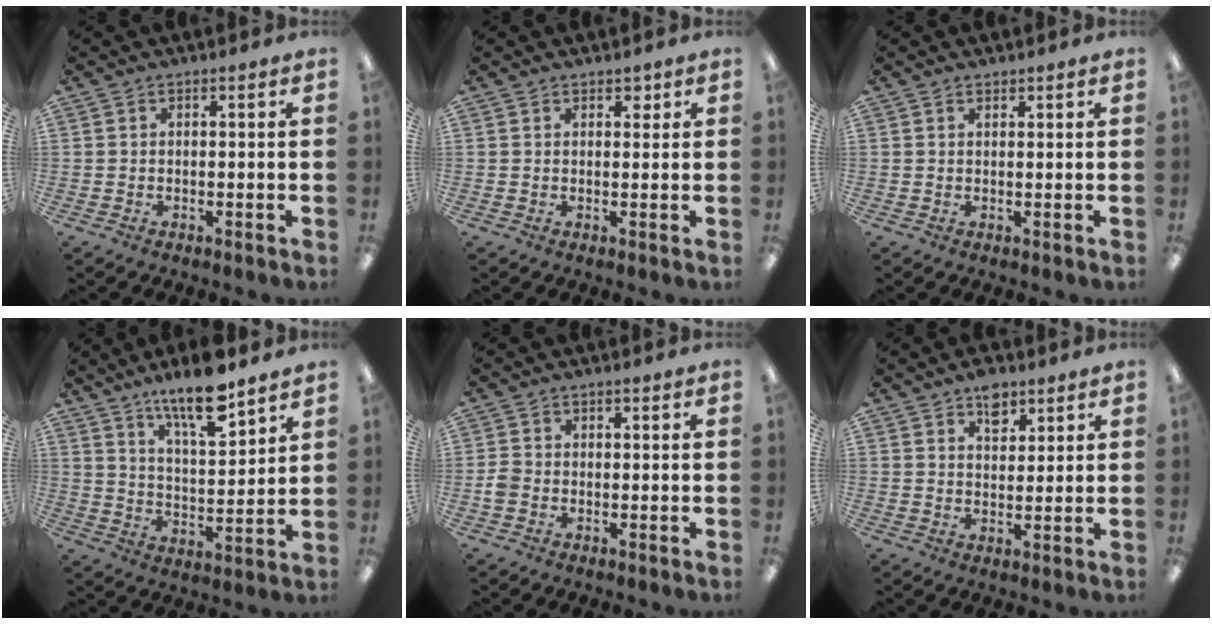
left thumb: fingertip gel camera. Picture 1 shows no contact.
{"total": 1.8, "force": [1.3, 1.1, 0.6], "torque": [0.003, -0.004, 0.021]}
{"total": 0.9, "force": [0.8, 0.3, 0.2], "torque": [-0.004, -0.001, 0.016]}
{"total": 13.1, "force": [10.1, 3.2, 7.7], "torque": [-0.125, -0.059, 0.171]}
{"total": 2.5, "force": [-0.8, 2.1, 1.2], "torque": [-0.020, 0.005, -0.015]}
{"total": 5.6, "force": [3.8, 3.2, 2.5], "torque": [-0.017, -0.017, 0.063]}